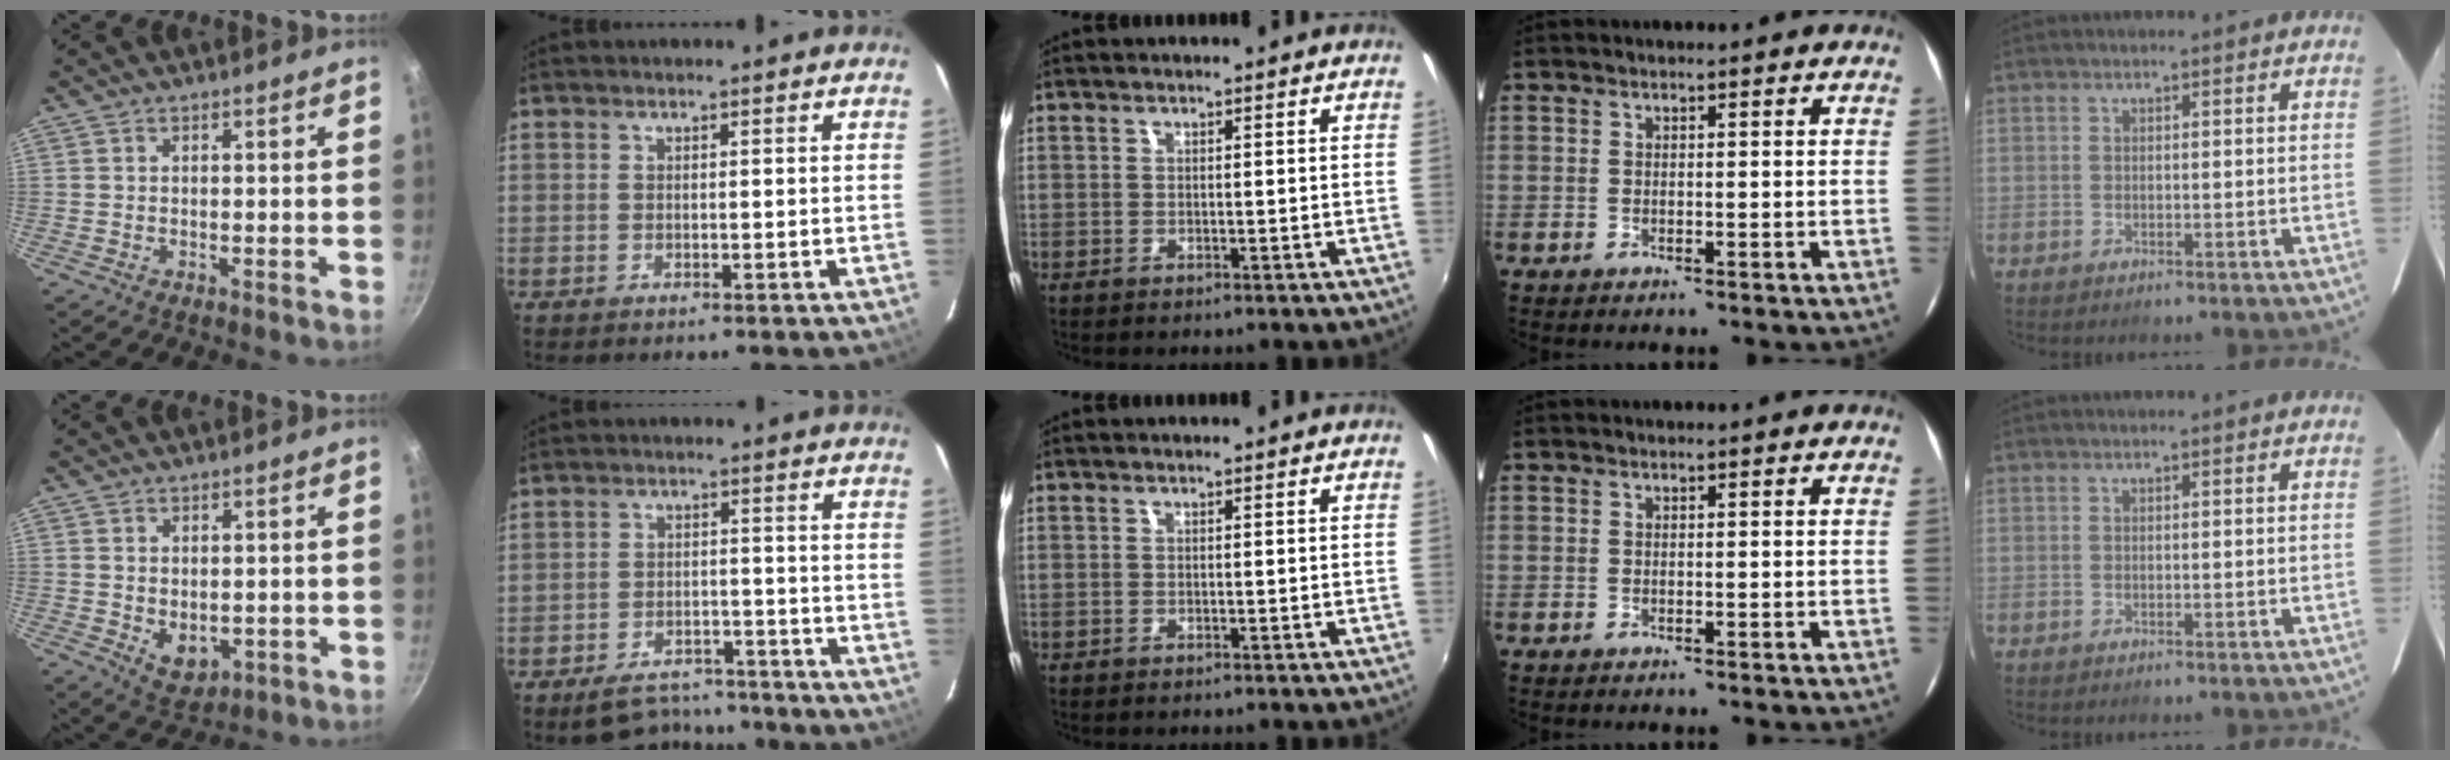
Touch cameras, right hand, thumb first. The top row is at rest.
{"thumb": {"total": 5.6, "force": [-0.2, 4.0, 3.9], "torque": [-0.049, -0.012, 0.010]}, "index": {"total": 9.9, "force": [-8.6, 4.0, 2.8], "torque": [-0.066, 0.010, -0.111]}}